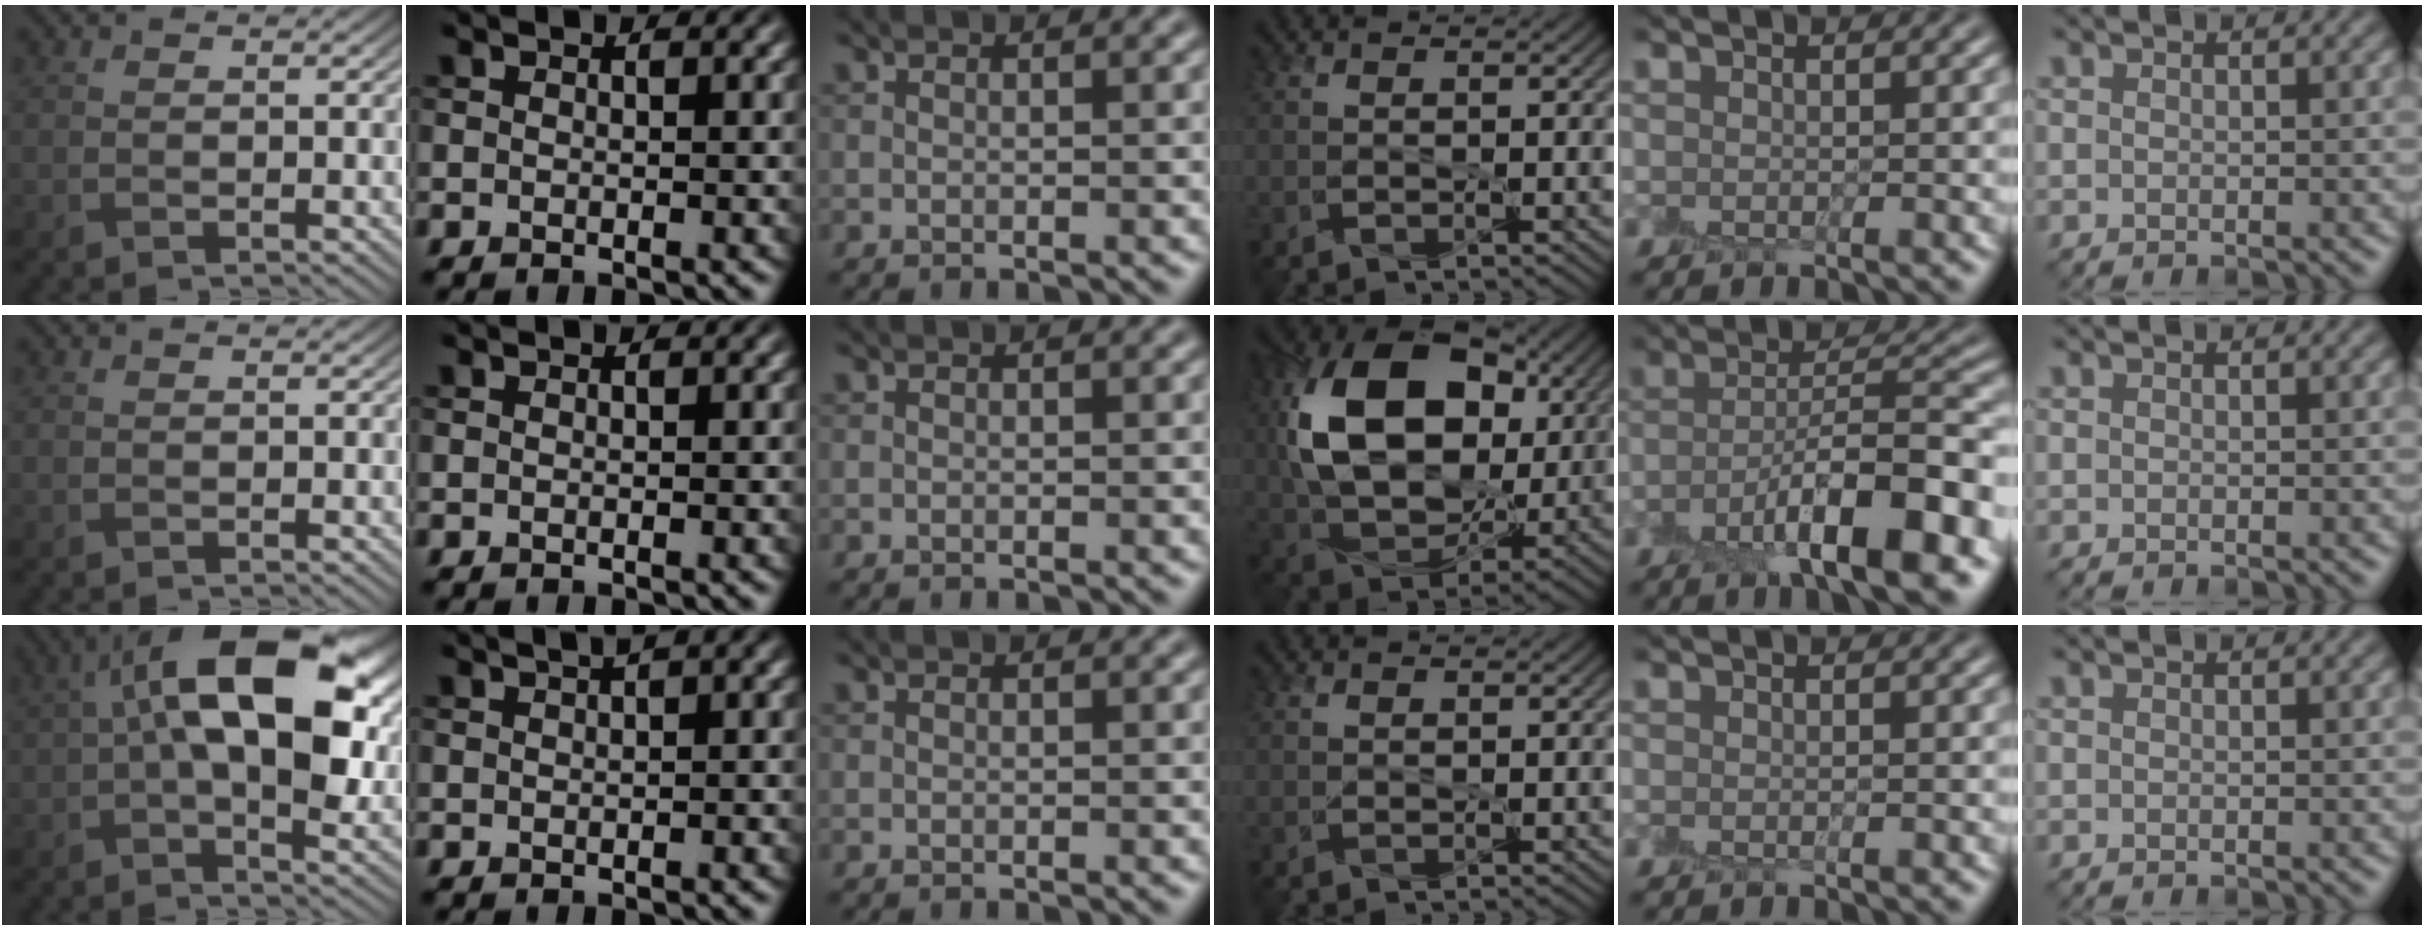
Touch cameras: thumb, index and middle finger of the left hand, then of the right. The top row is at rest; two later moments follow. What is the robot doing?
{"motion": "peel", "object": "envelope seal"}